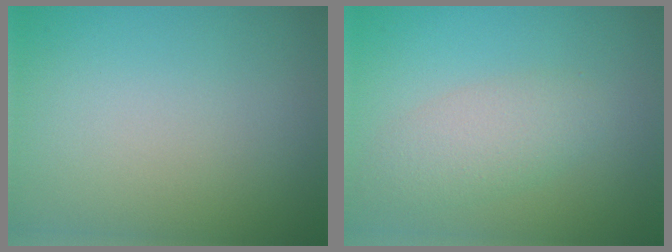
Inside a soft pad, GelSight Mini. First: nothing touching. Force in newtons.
{"total": 3.0, "press": 3.0, "slide": 0.2}